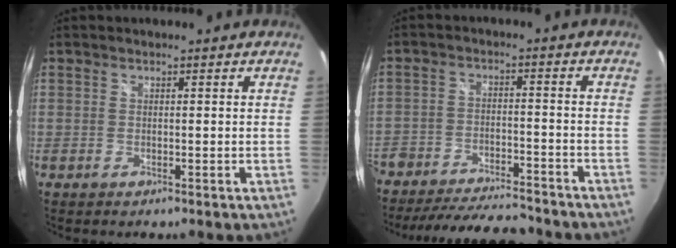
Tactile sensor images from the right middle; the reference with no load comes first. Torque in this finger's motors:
{"motor_torque": [1.08, -1.06, 0.18, 0.09]}